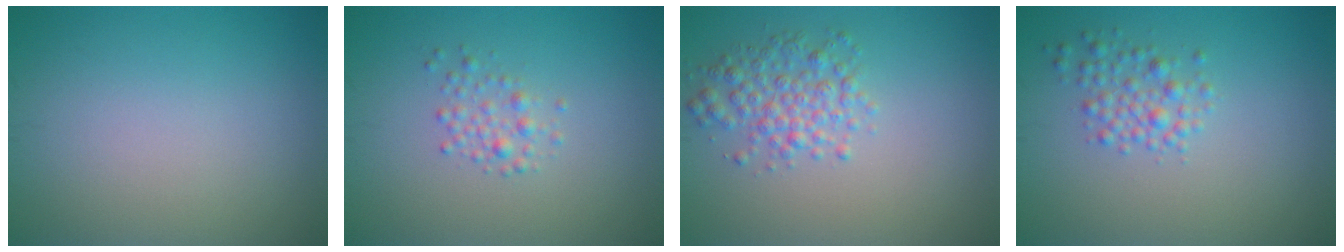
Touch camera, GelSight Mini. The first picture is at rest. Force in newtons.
{"total": 2.2, "press": 2.2, "slide": 0.1}
{"total": 3.1, "press": 3.1, "slide": 0.0}
{"total": 2.3, "press": 2.3, "slide": 0.1}